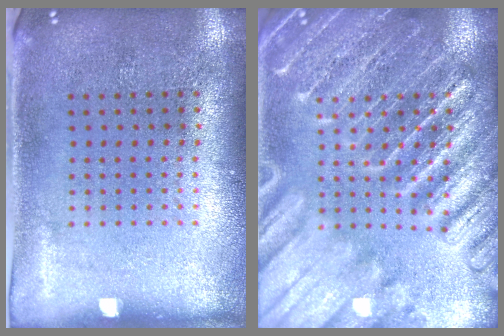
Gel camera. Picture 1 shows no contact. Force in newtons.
{"total": 6.0, "press": 6.0, "slide": 0.9}